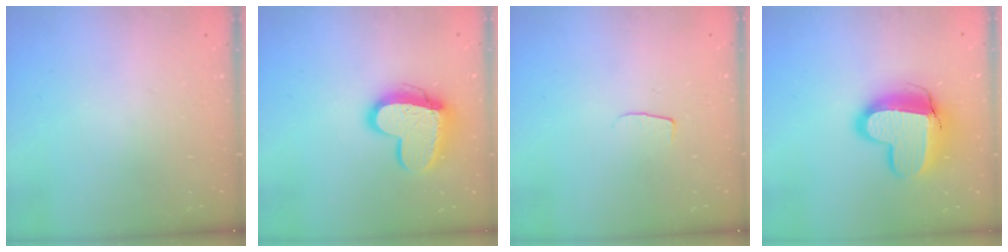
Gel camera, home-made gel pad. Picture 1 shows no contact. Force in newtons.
{"total": 14.7, "press": 14.7, "slide": 1.3}
{"total": 4.3, "press": 4.3, "slide": 0.4}
{"total": 14.4, "press": 14.4, "slide": 1.1}